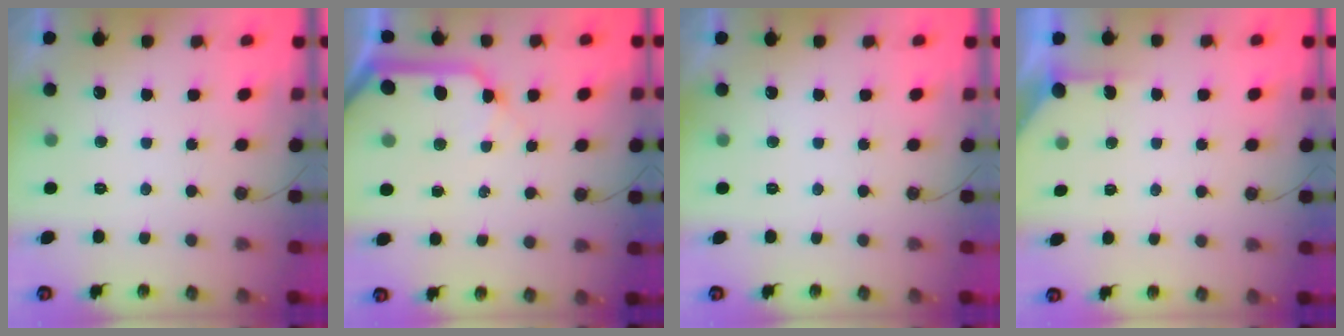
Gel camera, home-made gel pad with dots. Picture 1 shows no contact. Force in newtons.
{"total": 13.6, "press": 13.5, "slide": 1.7}
{"total": 0.0}
{"total": 1.9, "press": 1.9, "slide": 0.3}